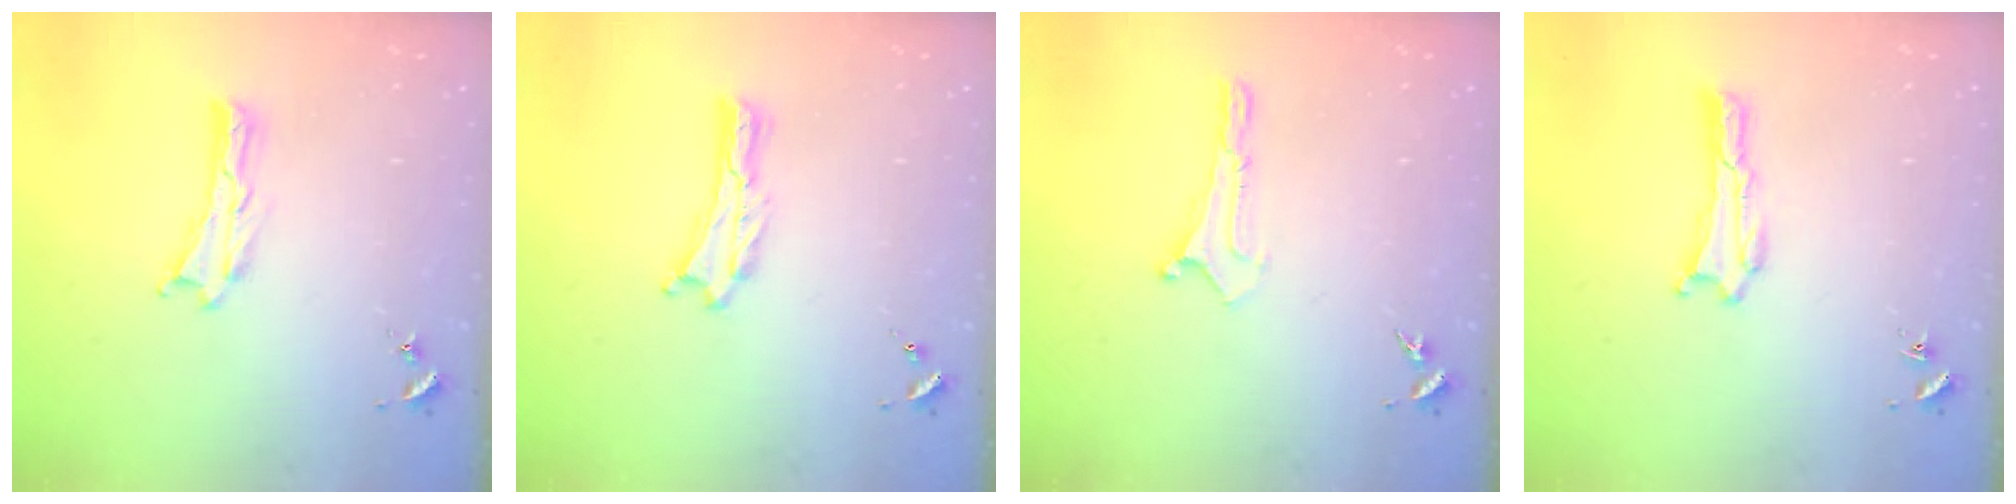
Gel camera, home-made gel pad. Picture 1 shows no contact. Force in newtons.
{"total": 0.0}
{"total": 0.0}
{"total": 0.0}